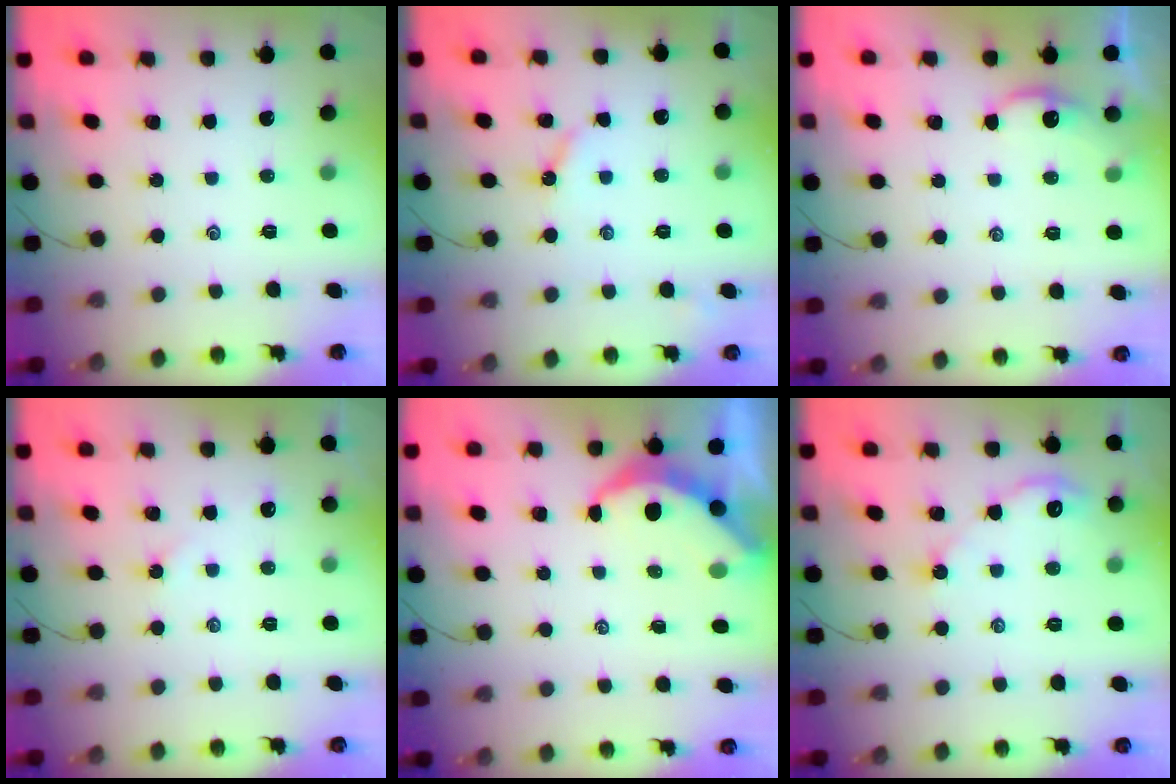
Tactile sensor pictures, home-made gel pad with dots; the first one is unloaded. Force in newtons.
{"total": 3.6, "press": 3.6, "slide": 0.3}
{"total": 2.2, "press": 2.2, "slide": 0.2}
{"total": 1.9, "press": 1.9, "slide": 0.3}
{"total": 5.3, "press": 5.3, "slide": 0.4}
{"total": 4.3, "press": 4.3, "slide": 0.7}